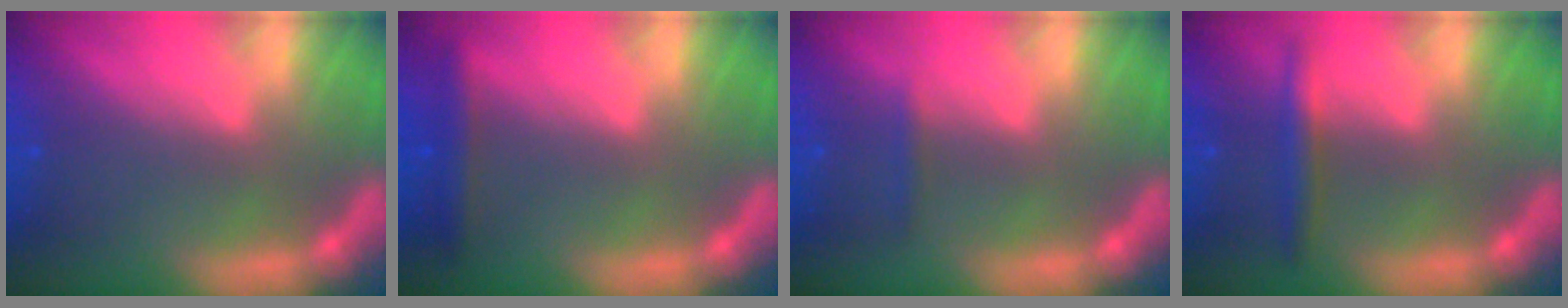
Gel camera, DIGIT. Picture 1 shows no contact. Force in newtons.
{"total": 2.4}
{"total": 0.9}
{"total": 2.4}